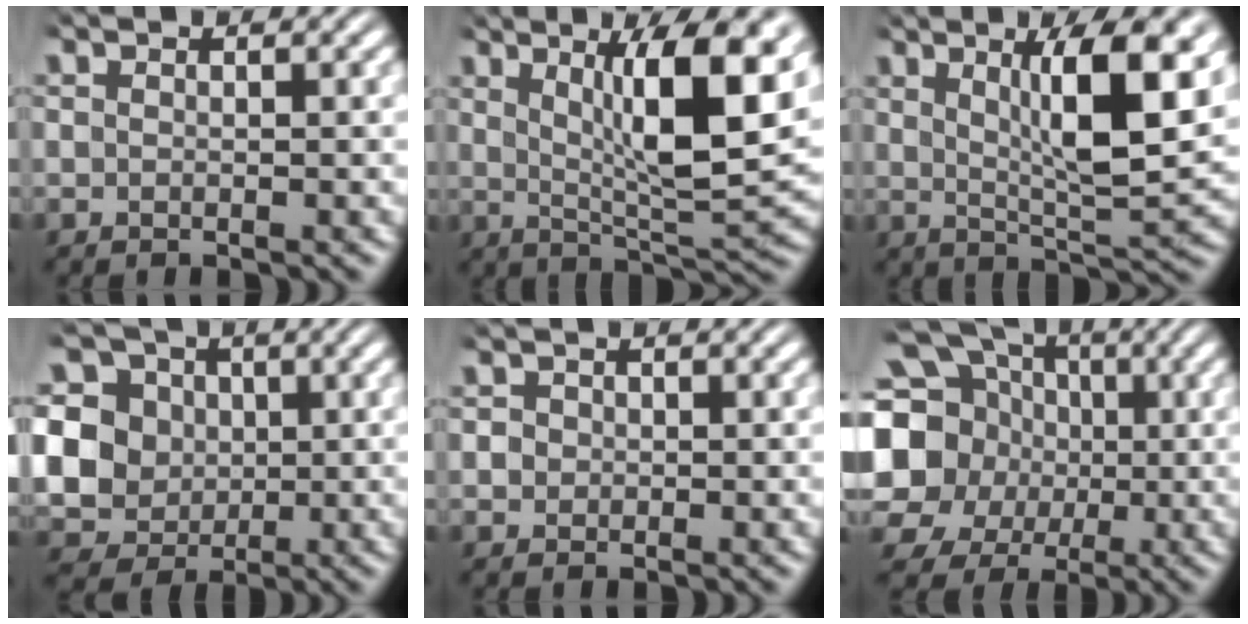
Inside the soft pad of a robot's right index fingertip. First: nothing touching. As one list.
[{"total": 9.9, "force": [3.1, 2.6, 9.1], "torque": [-0.140, -0.002, 0.053]}, {"total": 8.4, "force": [3.0, 1.7, 7.6], "torque": [-0.117, -0.002, 0.052]}, {"total": 16.6, "force": [0.7, 15.4, 6.1], "torque": [-0.174, -0.050, 0.008]}, {"total": 1.4, "force": [0.0, 1.3, 0.3], "torque": [-0.015, -0.008, 0.001]}, {"total": 17.8, "force": [3.0, 15.5, 8.1], "torque": [-0.194, -0.030, 0.036]}]